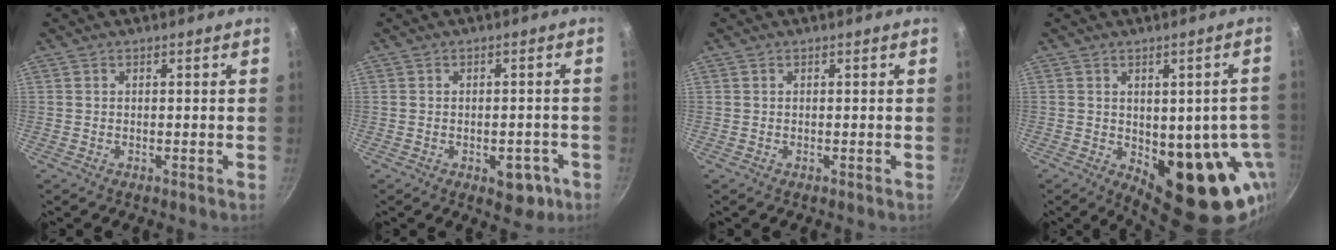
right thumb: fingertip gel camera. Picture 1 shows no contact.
{"total": 5.8, "force": [-2.3, 3.4, 4.0], "torque": [-0.024, 0.016, -0.019]}
{"total": 0.0}
{"total": 17.9, "force": [-3.5, 9.1, 15.0], "torque": [-0.120, -0.017, -0.028]}